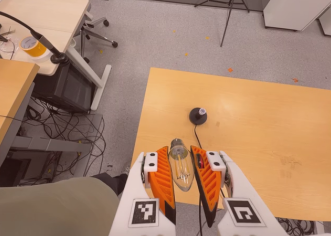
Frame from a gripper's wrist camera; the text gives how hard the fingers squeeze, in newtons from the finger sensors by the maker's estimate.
{"total": 18.0, "left": 19.3, "right": 16.6}